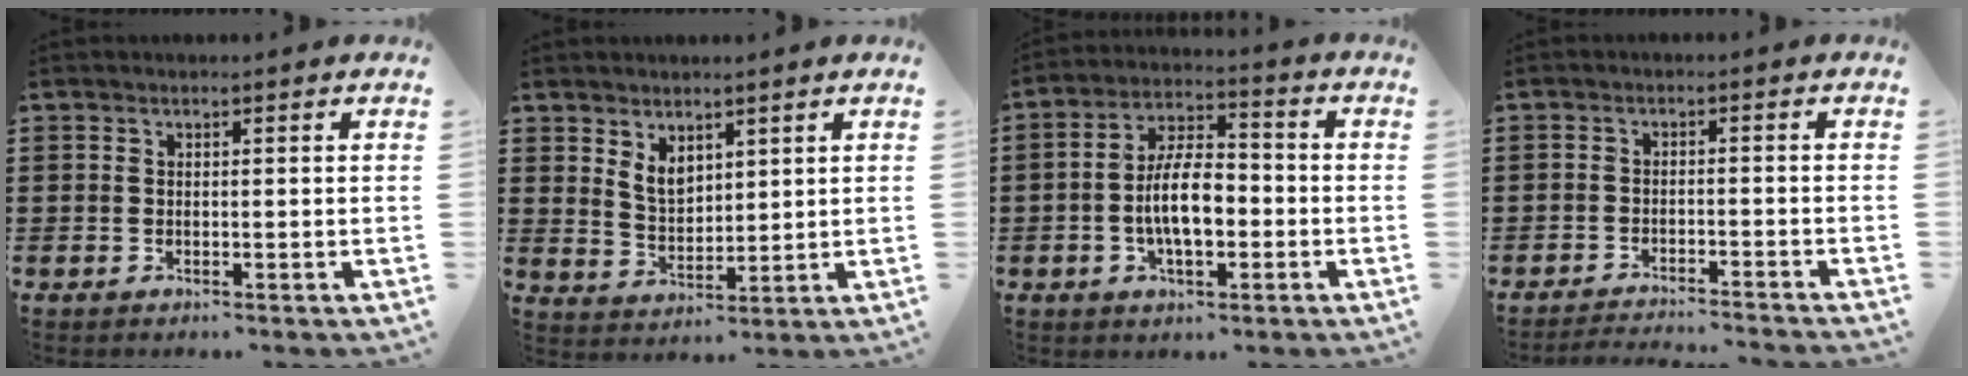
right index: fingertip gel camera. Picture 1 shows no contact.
{"total": 4.3, "force": [2.6, 2.7, 2.1], "torque": [-0.050, 0.007, 0.049]}
{"total": 9.0, "force": [-1.8, 3.9, 7.9], "torque": [-0.156, 0.004, -0.040]}
{"total": 2.6, "force": [-2.5, -0.3, 0.2], "torque": [-0.008, -0.001, -0.054]}